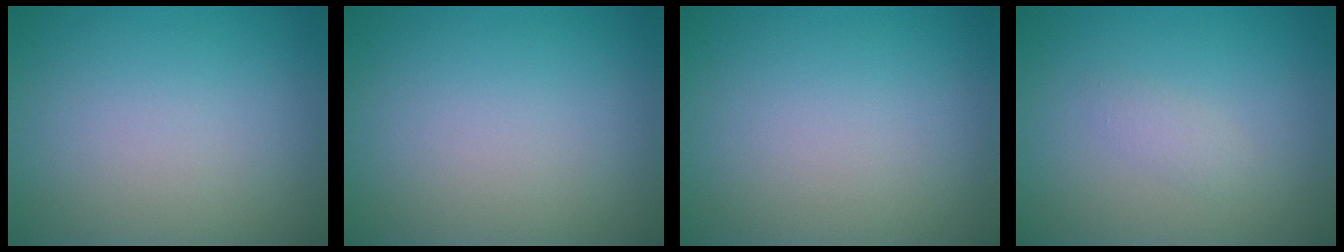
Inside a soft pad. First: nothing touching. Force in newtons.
{"total": 0.0}
{"total": 0.0}
{"total": 1.0, "press": 1.0, "slide": 0.1}